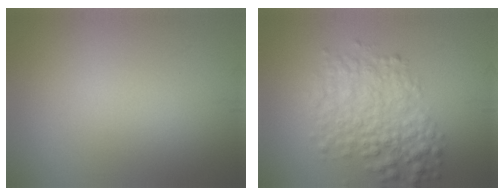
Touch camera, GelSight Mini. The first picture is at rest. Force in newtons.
{"total": 5.2, "press": 5.2, "slide": 0.1}